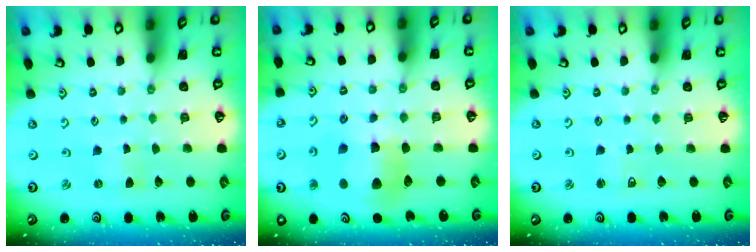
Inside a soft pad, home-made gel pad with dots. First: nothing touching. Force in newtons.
{"total": 12.5, "press": 12.4, "slide": 1.7}
{"total": 2.4, "press": 2.4, "slide": 0.3}